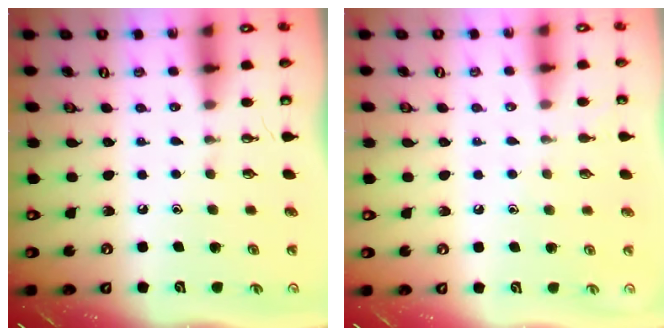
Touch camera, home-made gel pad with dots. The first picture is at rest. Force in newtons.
{"total": 2.9, "press": 2.9, "slide": 0.4}